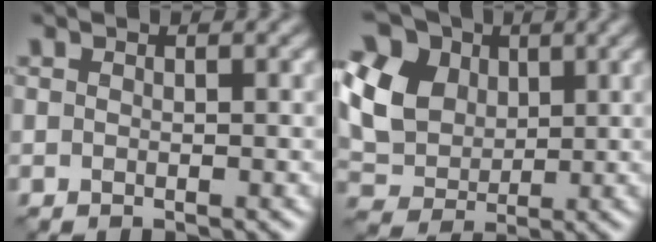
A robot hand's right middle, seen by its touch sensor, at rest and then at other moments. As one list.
[{"total": 9.2, "force": [3.1, 7.1, 5.0], "torque": [-0.140, 0.034, 0.053]}]